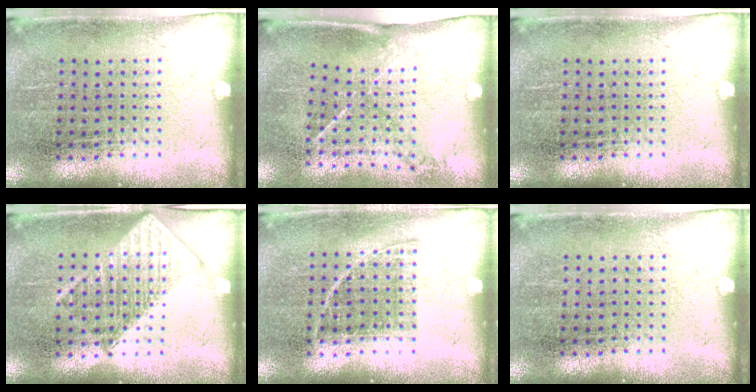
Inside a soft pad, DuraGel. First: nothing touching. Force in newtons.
{"total": 1.6, "press": 1.0, "slide": 1.3}
{"total": 0.0}
{"total": 1.6, "press": 1.6, "slide": 0.2}
{"total": 0.8, "press": 0.7, "slide": 0.4}
{"total": 0.0}